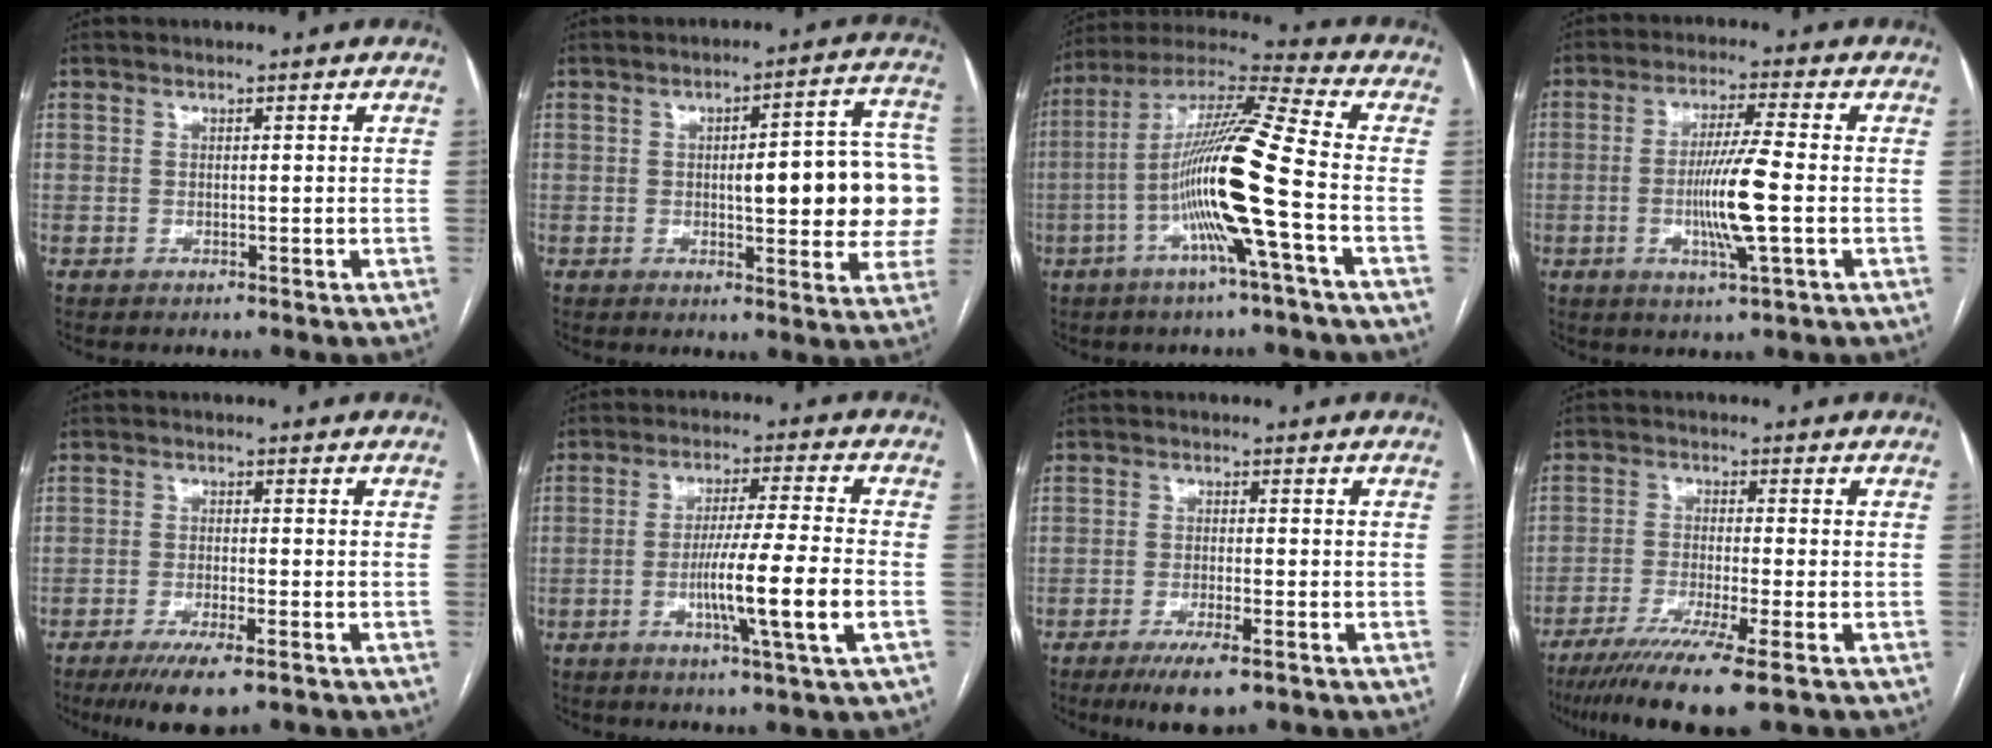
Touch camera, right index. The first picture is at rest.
{"total": 16.0, "force": [0.0, 3.9, 15.5], "torque": [-0.155, 0.034, 0.005]}
{"total": 16.5, "force": [-4.2, -1.1, 15.9], "torque": [-0.304, 0.002, -0.092]}
{"total": 9.3, "force": [-1.7, -0.2, 9.1], "torque": [-0.174, -0.009, -0.034]}
{"total": 7.0, "force": [-4.5, 0.9, 5.2], "torque": [-0.088, -0.017, -0.071]}
{"total": 11.1, "force": [-3.0, -1.1, 10.7], "torque": [-0.190, -0.012, -0.056]}
{"total": 6.0, "force": [-3.8, 0.9, 4.6], "torque": [-0.081, -0.013, -0.060]}
{"total": 10.8, "force": [-7.2, -0.6, 8.1], "torque": [-0.135, -0.029, -0.116]}